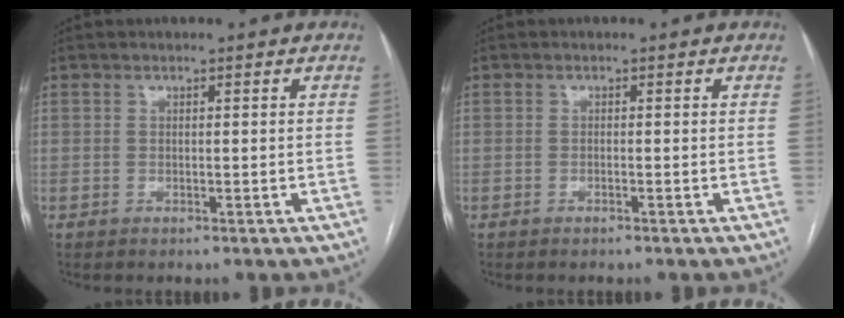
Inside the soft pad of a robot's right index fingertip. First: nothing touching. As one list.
[{"total": 0.0}]